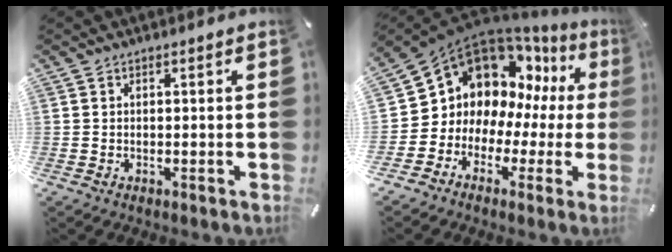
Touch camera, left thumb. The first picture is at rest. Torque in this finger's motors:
{"motor_torque": [1.92, 3.09, 1.29, 1.15, 0.19]}